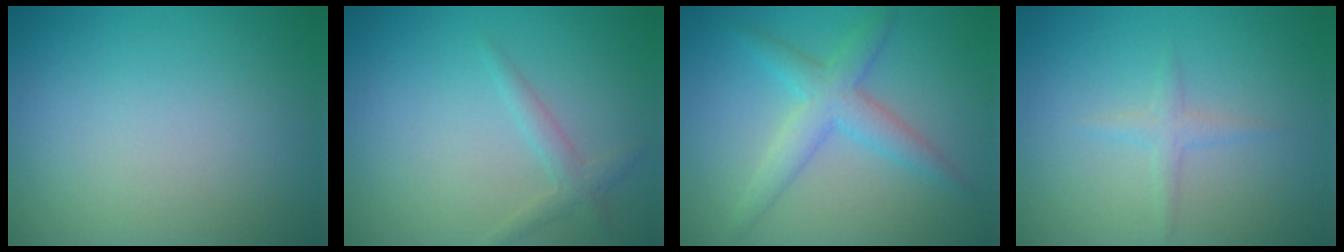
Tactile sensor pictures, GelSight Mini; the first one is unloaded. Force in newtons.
{"total": 1.6, "press": 1.6, "slide": 0.1}
{"total": 3.7, "press": 3.7, "slide": 0.0}
{"total": 1.3, "press": 1.3, "slide": 0.0}